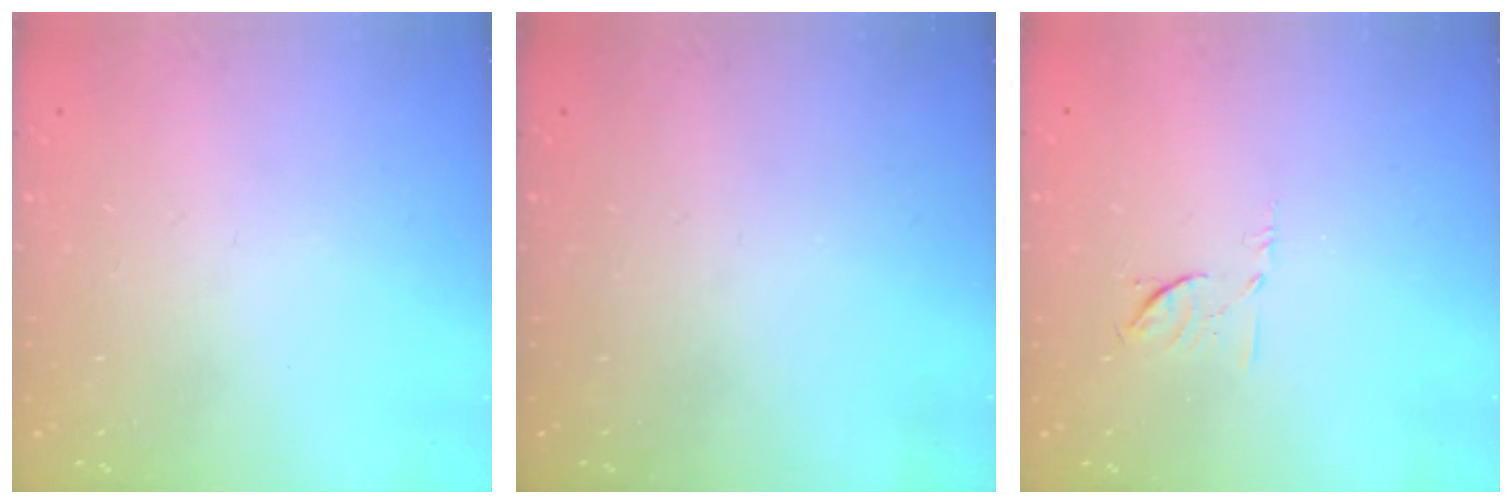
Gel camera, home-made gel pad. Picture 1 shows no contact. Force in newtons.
{"total": 0.0}
{"total": 5.5, "press": 5.4, "slide": 1.2}